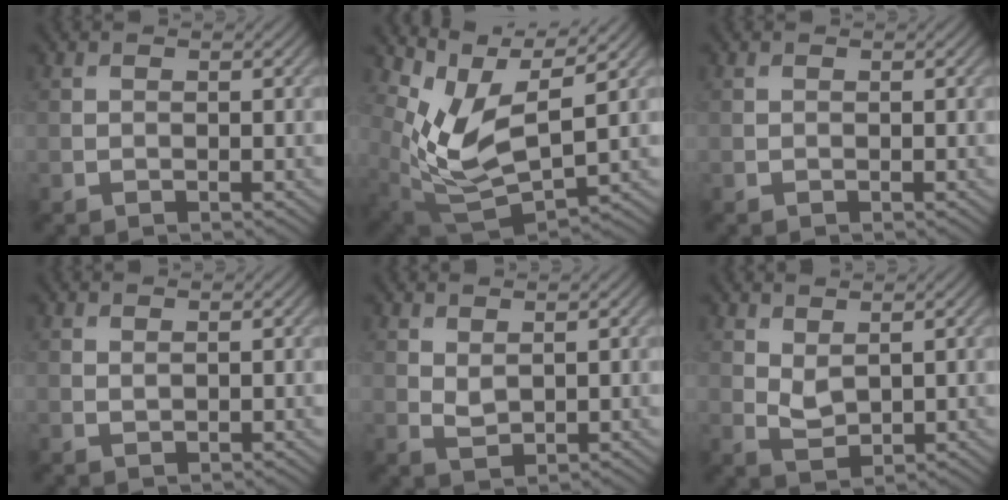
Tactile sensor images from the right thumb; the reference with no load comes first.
{"total": 9.7, "force": [4.0, 4.1, 7.8], "torque": [-0.181, -0.004, 0.083]}
{"total": 0.0}
{"total": 0.5, "force": [0.5, 0.1, 0.3], "torque": [-0.007, -0.002, 0.010]}
{"total": 1.8, "force": [1.2, 0.7, 1.1], "torque": [-0.029, -0.005, 0.027]}
{"total": 2.6, "force": [1.4, 1.3, 1.7], "torque": [-0.043, -0.005, 0.033]}